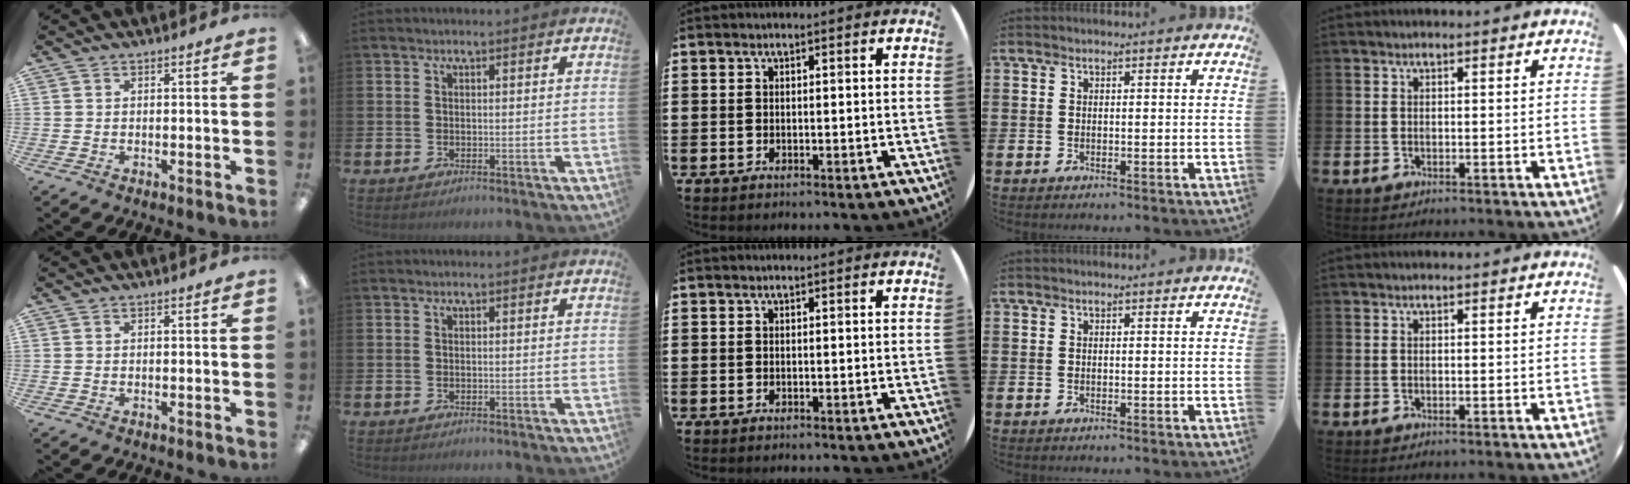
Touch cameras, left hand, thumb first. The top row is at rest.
{}